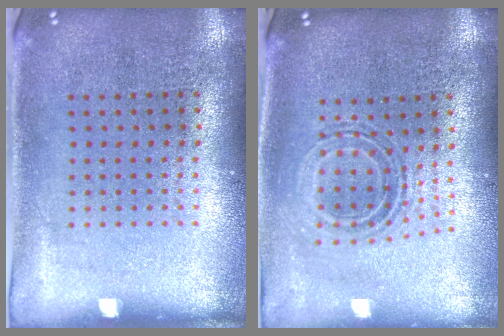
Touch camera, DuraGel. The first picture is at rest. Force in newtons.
{"total": 0.8, "press": 0.8, "slide": 0.1}